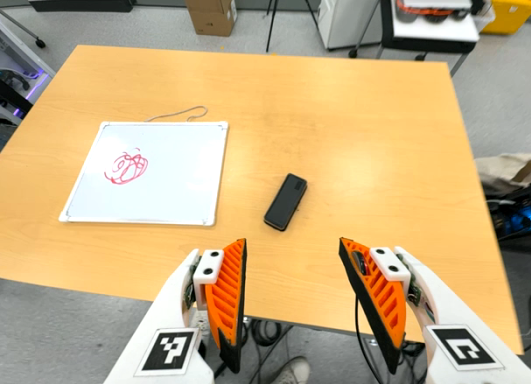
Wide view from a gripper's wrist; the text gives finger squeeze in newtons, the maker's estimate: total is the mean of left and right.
{"total": 0.0}